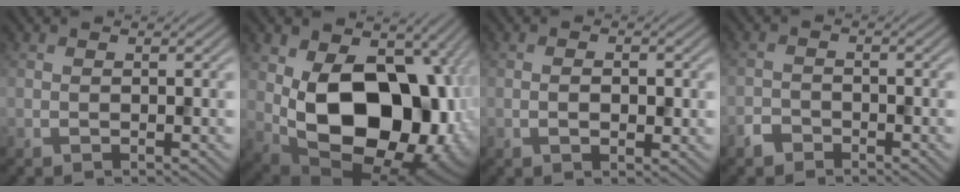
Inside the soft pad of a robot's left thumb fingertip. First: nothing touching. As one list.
[{"total": 19.4, "force": [-0.4, 12.8, 14.5], "torque": [-0.226, -0.052, 0.016]}, {"total": 2.3, "force": [-0.5, 1.2, 1.9], "torque": [-0.031, -0.003, -0.004]}, {"total": 1.9, "force": [-1.6, 1.0, 0.4], "torque": [-0.009, 0.003, -0.032]}]